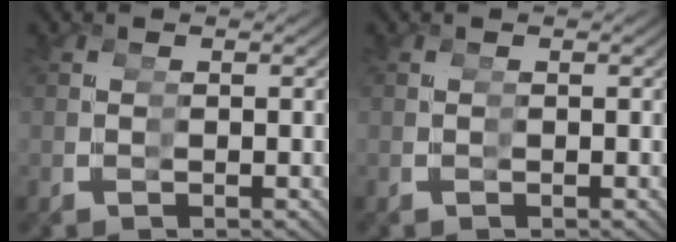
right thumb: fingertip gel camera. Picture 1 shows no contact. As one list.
[{"total": 0.0}]